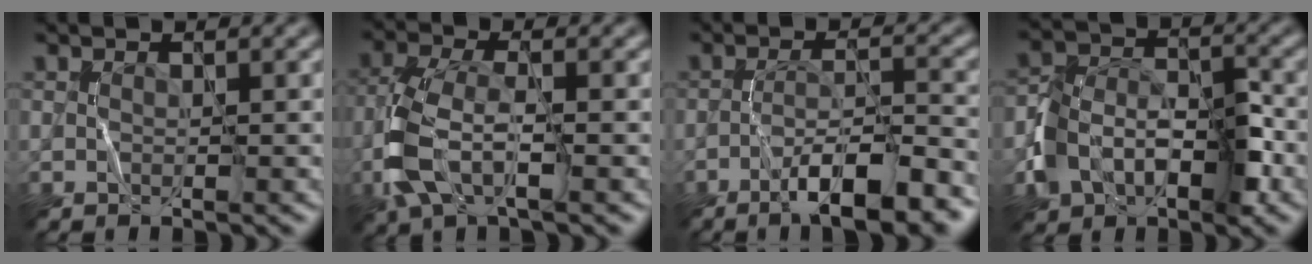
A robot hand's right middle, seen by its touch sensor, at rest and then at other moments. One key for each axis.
{"total": 5.5, "fx": -2.2, "fy": 2.5, "fz": 4.4, "tx": -0.109, "ty": 0.002, "tz": -0.049}
{"total": 7.1, "fx": -4.8, "fy": 1.1, "fz": 5.2, "tx": -0.075, "ty": 0.015, "tz": -0.078}
{"total": 5.9, "fx": -2.5, "fy": 4.1, "fz": 3.5, "tx": -0.057, "ty": 0.007, "tz": -0.049}